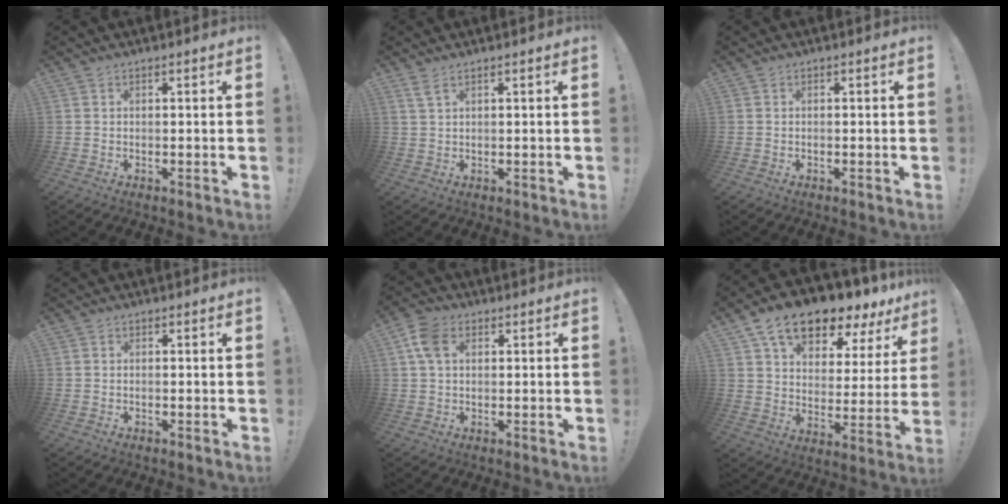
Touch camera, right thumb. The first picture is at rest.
{"total": 2.4, "force": [1.4, 0.5, 1.8], "torque": [-0.045, 0.000, 0.027]}
{"total": 0.0}
{"total": 0.7, "force": [0.1, 0.6, -0.2], "torque": [-0.001, 0.005, 0.003]}
{"total": 7.2, "force": [2.4, 4.9, 4.7], "torque": [-0.084, 0.004, 0.047]}
{"total": 13.9, "force": [10.2, 6.5, 6.9], "torque": [-0.124, -0.068, 0.182]}